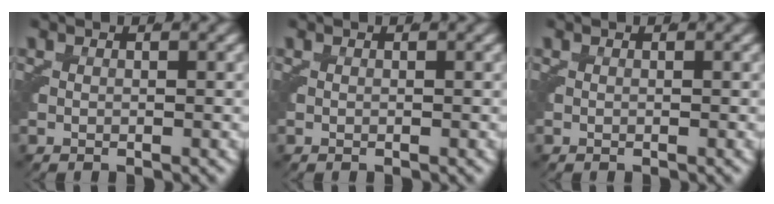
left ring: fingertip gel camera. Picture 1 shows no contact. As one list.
[{"total": 0.0}, {"total": 0.0}]